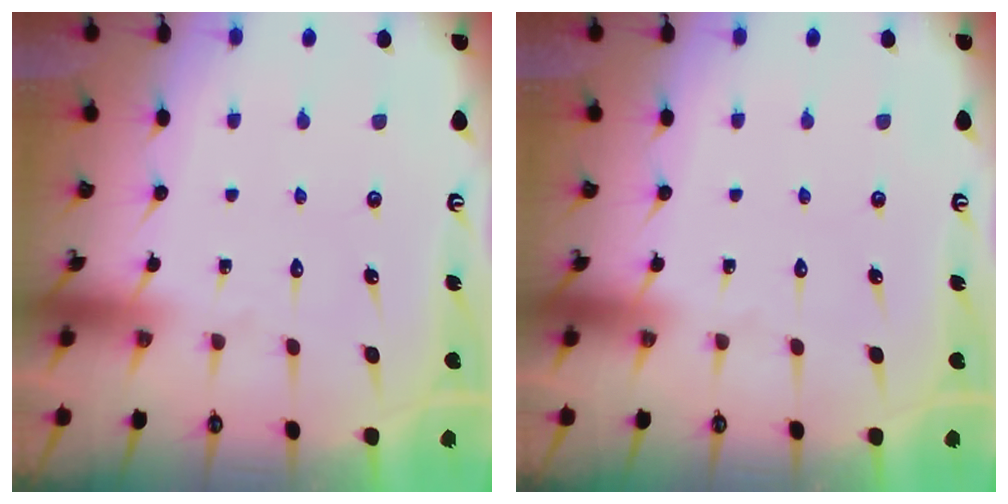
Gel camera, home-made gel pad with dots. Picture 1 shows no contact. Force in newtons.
{"total": 0.0}